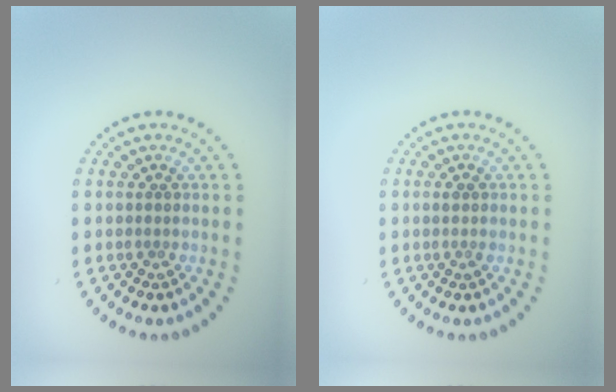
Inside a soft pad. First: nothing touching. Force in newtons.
{"total": 0.8, "press": 0.7, "slide": 0.3}